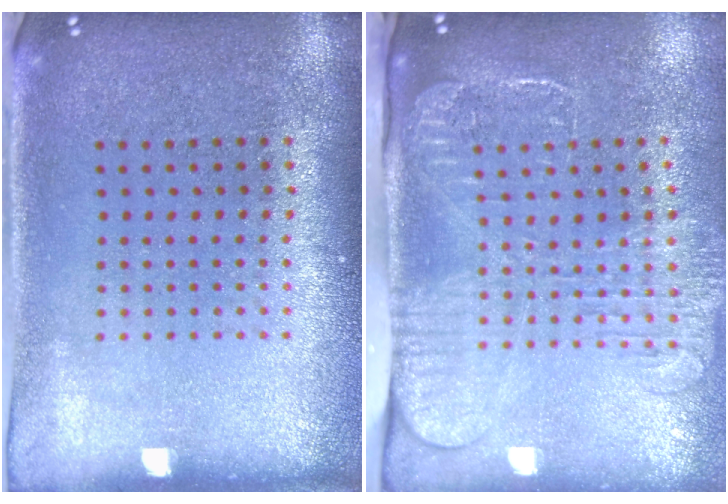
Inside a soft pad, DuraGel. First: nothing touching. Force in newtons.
{"total": 2.6, "press": 2.0, "slide": 1.7}